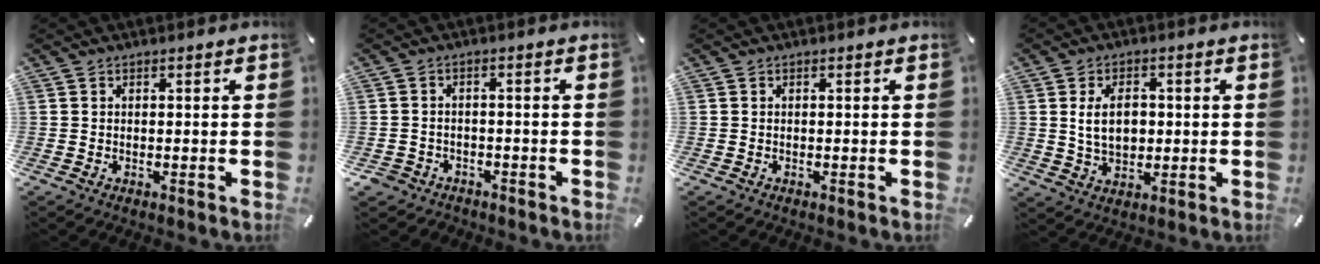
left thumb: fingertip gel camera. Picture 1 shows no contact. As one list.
[{"total": 3.2, "force": [-2.0, 2.4, 0.7], "torque": [-0.026, 0.004, -0.044]}, {"total": 0.0}, {"total": 7.6, "force": [0.7, 5.2, 5.4], "torque": [-0.107, 0.001, 0.009]}]